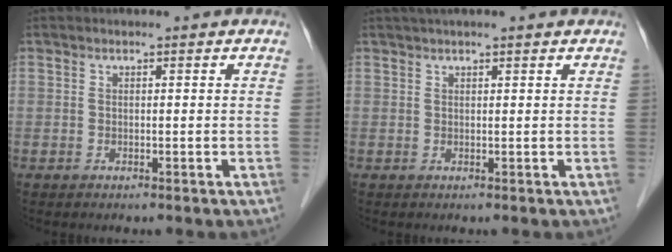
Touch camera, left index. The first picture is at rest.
{"total": 3.5, "force": [2.8, -0.1, 2.0], "torque": [-0.024, 0.030, 0.037]}